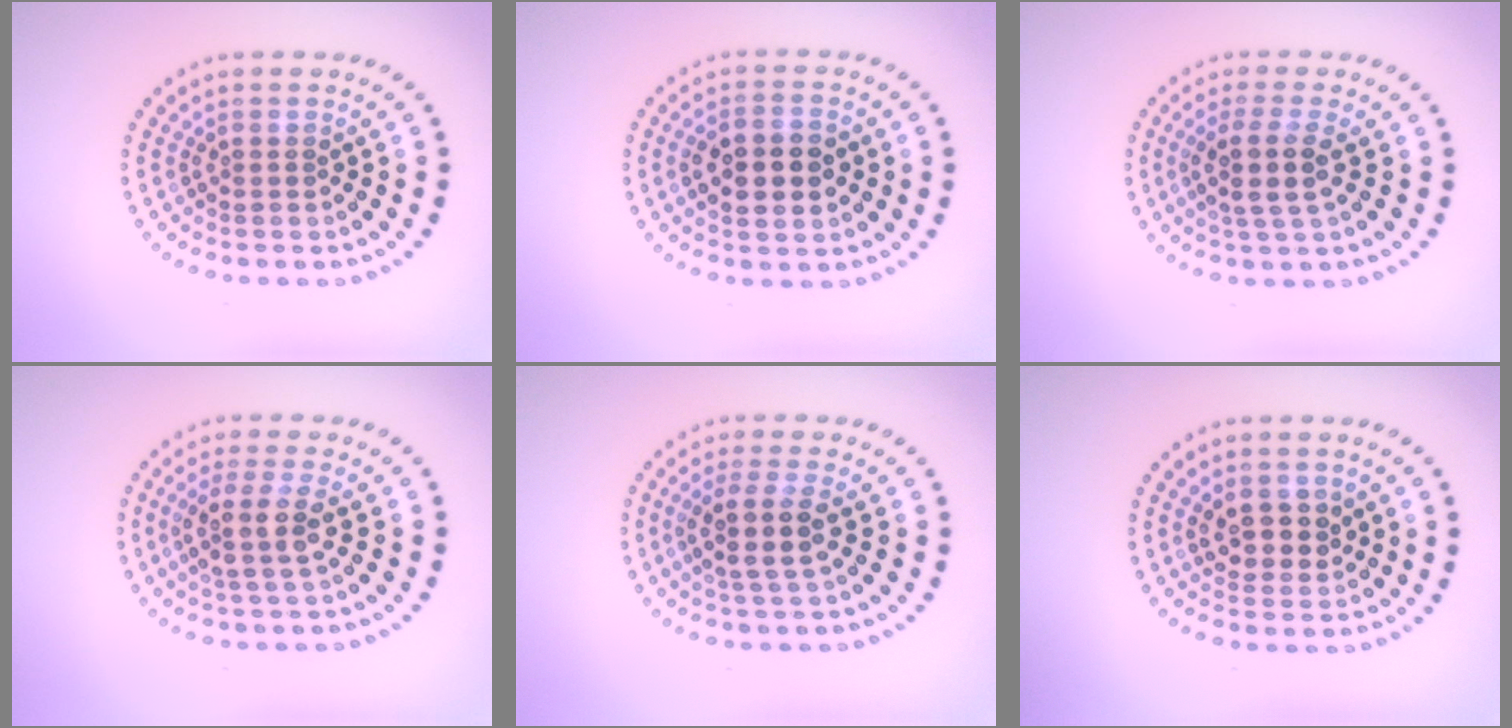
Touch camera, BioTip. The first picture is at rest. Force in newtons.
{"total": 4.6, "press": 4.6, "slide": 0.2}
{"total": 3.0, "press": 2.5, "slide": 1.6}
{"total": 3.1, "press": 2.5, "slide": 1.9}
{"total": 3.0, "press": 2.6, "slide": 1.5}
{"total": 2.9, "press": 2.7, "slide": 1.0}